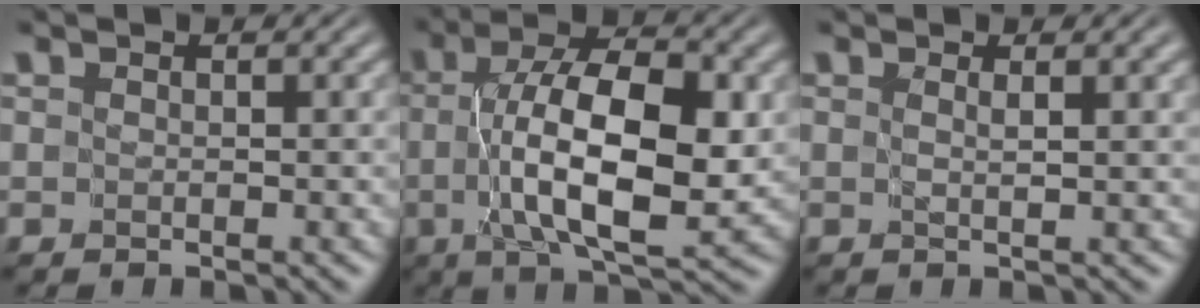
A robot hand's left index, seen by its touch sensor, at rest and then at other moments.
{"total": 11.3, "force": [-0.2, 4.5, 10.3], "torque": [-0.169, 0.002, -0.003]}
{"total": 1.0, "force": [0.4, -0.1, 0.9], "torque": [-0.009, 0.000, 0.003]}